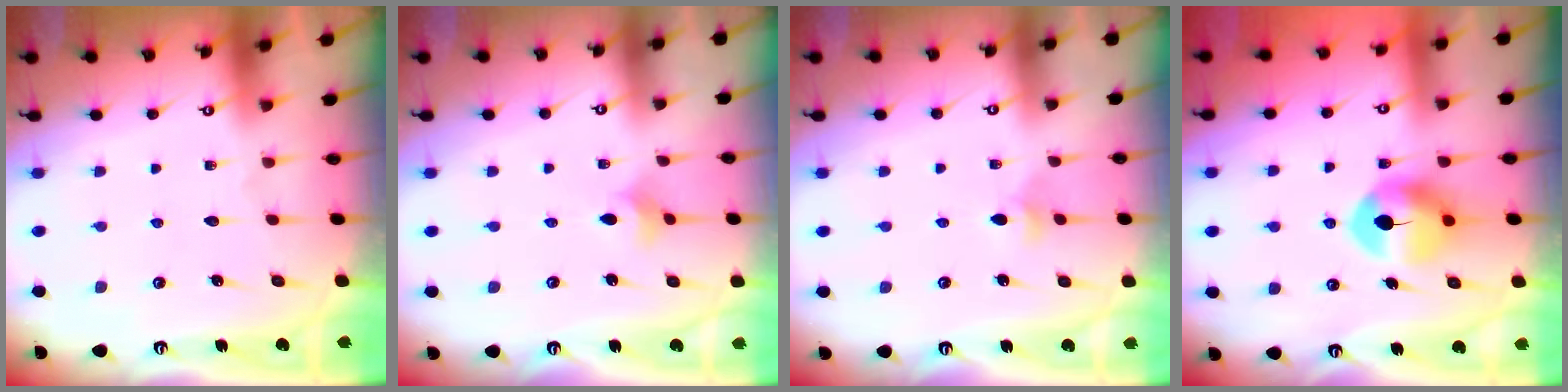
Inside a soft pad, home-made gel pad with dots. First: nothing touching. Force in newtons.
{"total": 3.9, "press": 3.8, "slide": 0.8}
{"total": 3.4, "press": 3.3, "slide": 0.7}
{"total": 9.7, "press": 9.7, "slide": 0.8}